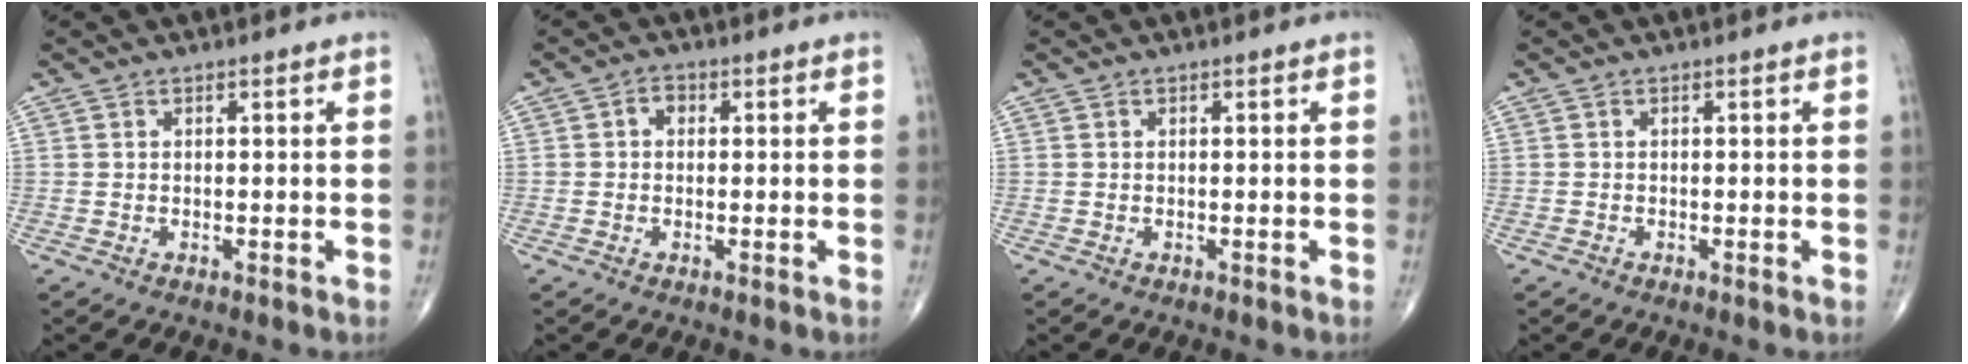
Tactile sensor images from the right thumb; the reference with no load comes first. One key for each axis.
{"total": 2.0, "fx": 0.2, "fy": 1.6, "fz": 1.2, "tx": -0.007, "ty": 0.009, "tz": -0.003}
{"total": 0.0}
{"total": 0.0}